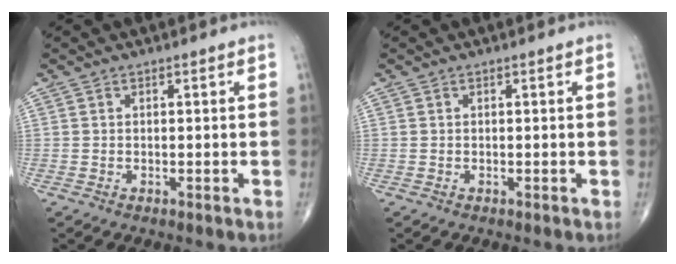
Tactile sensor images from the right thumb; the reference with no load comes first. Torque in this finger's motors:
{"motor_torque": [0.00, 0.00, 0.00, 0.03, 0.00]}